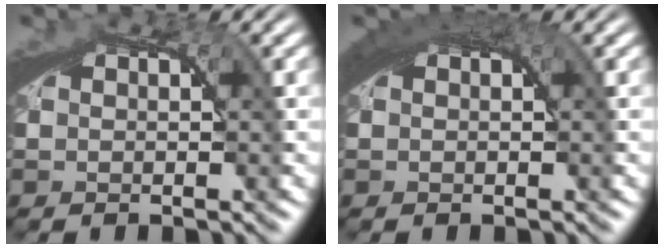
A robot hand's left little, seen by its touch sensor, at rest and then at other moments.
{"total": 2.6, "force": [1.3, 0.7, 2.2], "torque": [-0.025, 0.013, 0.016]}